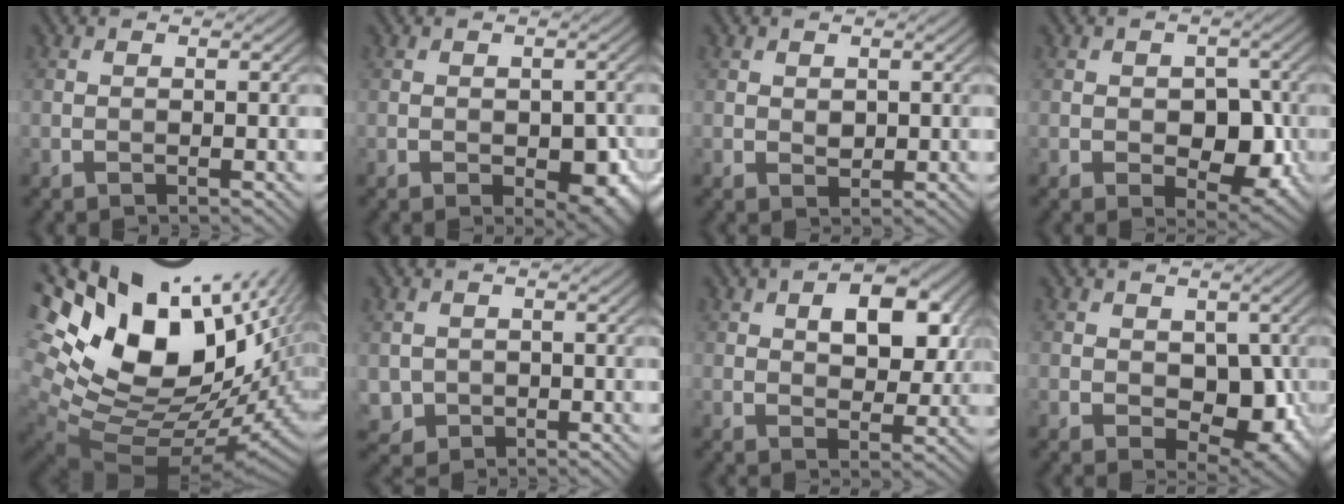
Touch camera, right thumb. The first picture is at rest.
{"total": 4.7, "force": [-1.2, 2.7, 3.7], "torque": [-0.047, -0.016, -0.011]}
{"total": 1.3, "force": [0.4, 1.0, 0.7], "torque": [-0.018, -0.004, 0.010]}
{"total": 5.8, "force": [-0.9, 3.8, 4.3], "torque": [-0.062, -0.011, -0.012]}
{"total": 19.5, "force": [8.1, 10.2, 14.5], "torque": [-0.269, -0.001, 0.170]}
{"total": 2.6, "force": [0.1, 2.5, 0.5], "torque": [-0.021, -0.013, 0.003]}
{"total": 8.3, "force": [2.8, 4.8, 6.2], "torque": [-0.093, 0.002, 0.044]}
{"total": 7.2, "force": [-0.5, 4.9, 5.3], "torque": [-0.081, -0.019, 0.000]}